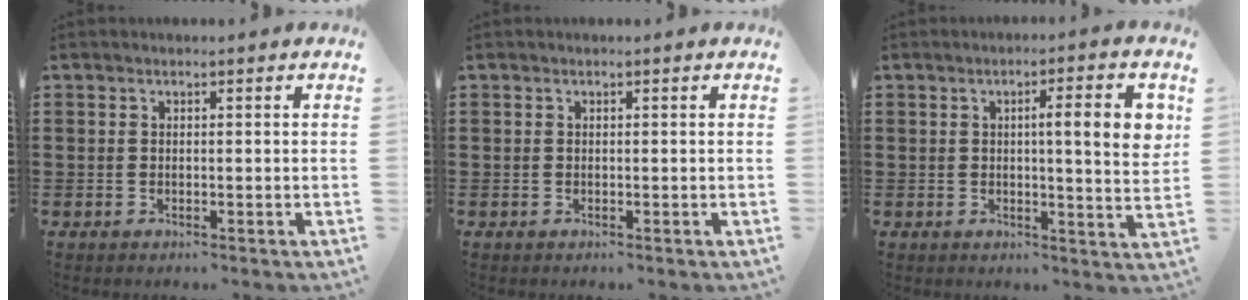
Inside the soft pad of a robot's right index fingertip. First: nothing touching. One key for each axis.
{"total": 0.0}
{"total": 7.7, "fx": 1.6, "fy": 1.0, "fz": 7.4, "tx": -0.115, "ty": -0.008, "tz": 0.018}